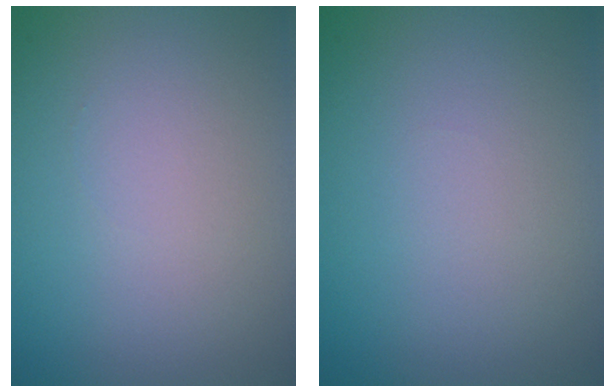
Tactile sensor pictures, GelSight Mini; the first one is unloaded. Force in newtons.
{"total": 0.0}